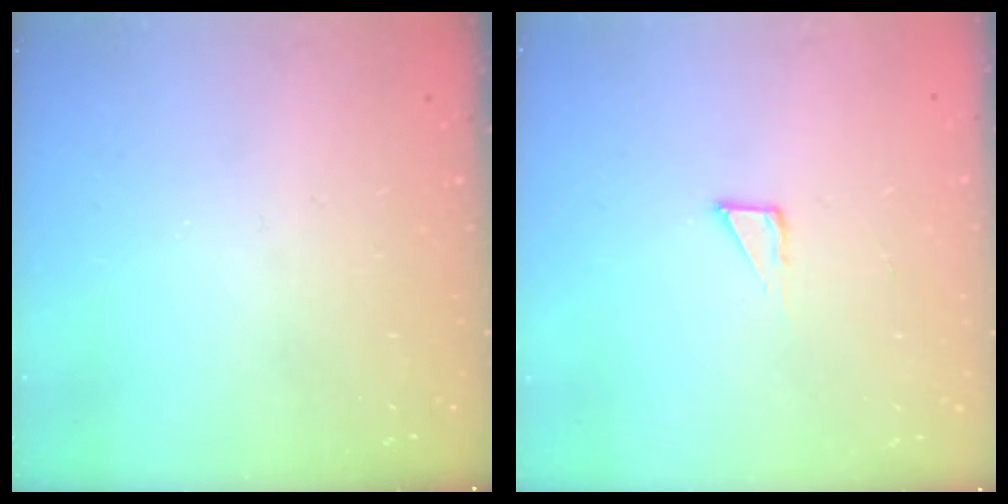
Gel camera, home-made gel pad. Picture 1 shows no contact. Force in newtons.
{"total": 2.6, "press": 2.6, "slide": 0.1}